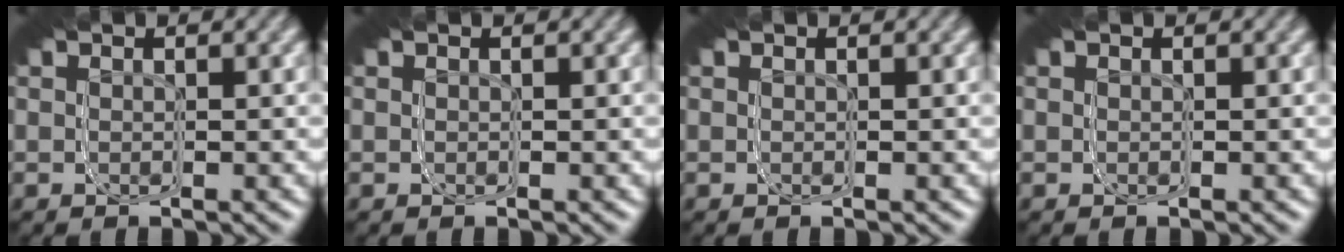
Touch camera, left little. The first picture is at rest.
{"total": 0.0}
{"total": 0.0}
{"total": 0.0}